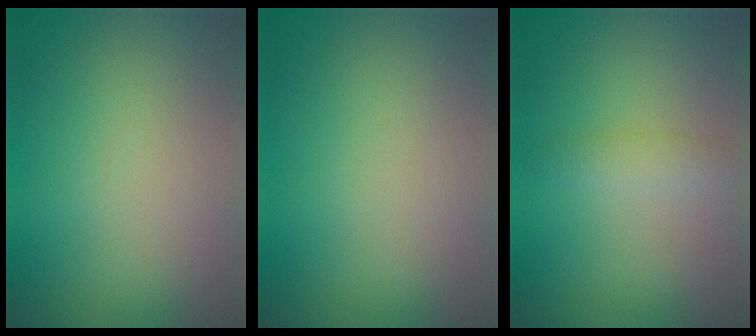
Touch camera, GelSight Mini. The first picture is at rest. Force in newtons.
{"total": 0.0}
{"total": 1.8, "press": 1.8, "slide": 0.1}